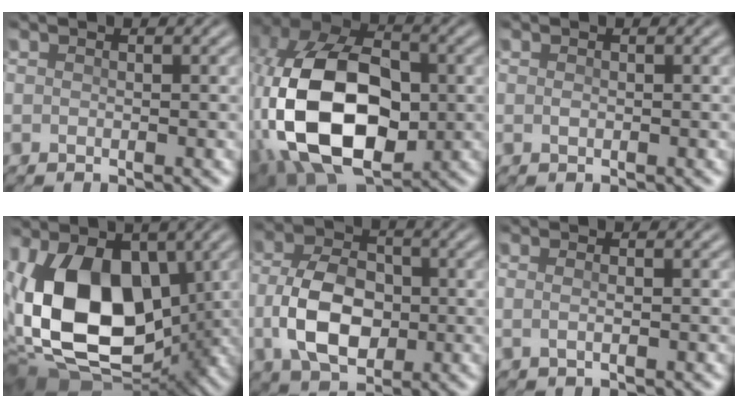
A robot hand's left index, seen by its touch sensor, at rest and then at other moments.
{"total": 16.3, "force": [-2.5, 10.2, 12.5], "torque": [-0.256, 0.008, -0.056]}
{"total": 0.5, "force": [0.1, 0.3, 0.4], "torque": [-0.003, -0.001, -0.003]}
{"total": 15.2, "force": [-0.3, 9.1, 12.2], "torque": [-0.228, -0.012, -0.019]}
{"total": 7.1, "force": [-1.1, 4.6, 5.4], "torque": [-0.117, 0.004, -0.022]}
{"total": 0.8, "force": [0.0, -0.1, 0.8], "torque": [-0.027, 0.003, 0.001]}